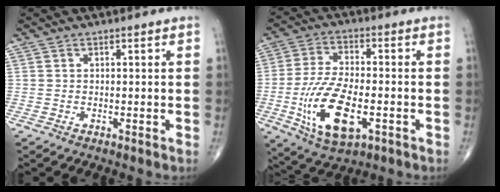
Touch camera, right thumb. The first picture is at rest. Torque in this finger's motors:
{"motor_torque": [0.02, 0.53, 1.41, -0.12, 0.16]}